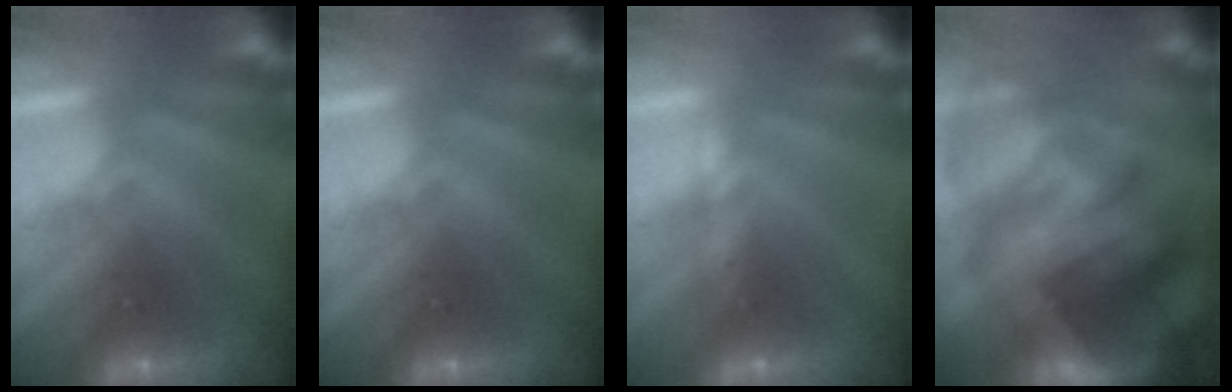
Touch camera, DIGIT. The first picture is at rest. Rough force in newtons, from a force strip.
{"total": 0.0}
{"total": 3.4}
{"total": 7.7}